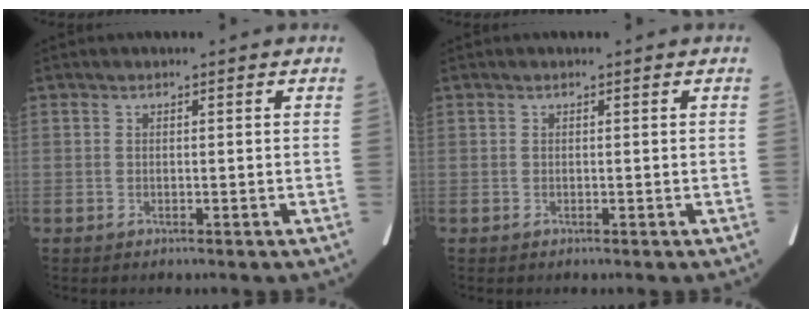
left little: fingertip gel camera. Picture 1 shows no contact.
{"total": 0.0}